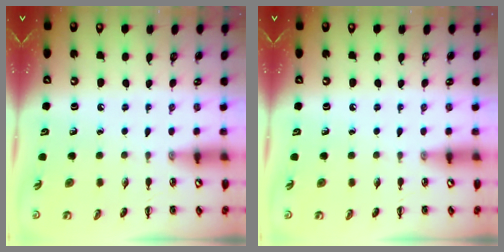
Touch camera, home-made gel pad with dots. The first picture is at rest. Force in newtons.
{"total": 0.0}